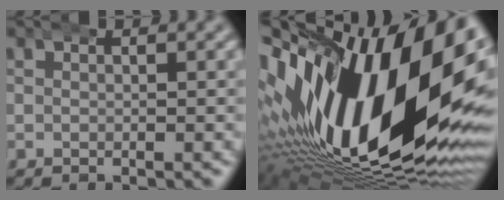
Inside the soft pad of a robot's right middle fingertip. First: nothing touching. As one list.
[{"total": 28.2, "force": [-0.8, 15.4, 23.7], "torque": [-0.371, -0.006, 0.004]}]